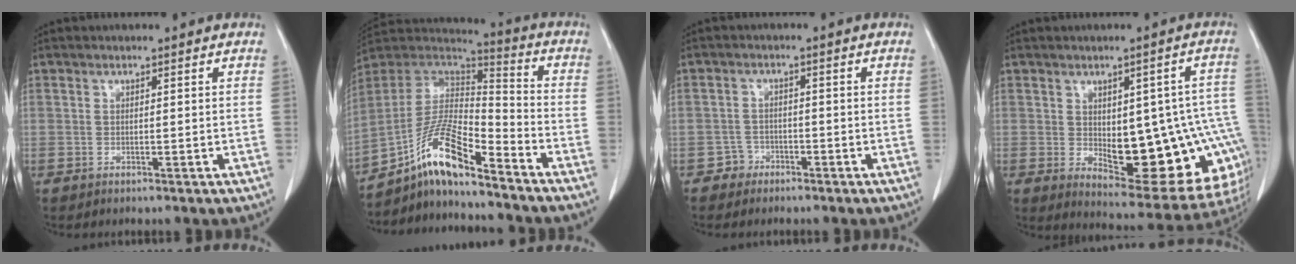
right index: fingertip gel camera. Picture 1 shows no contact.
{"total": 14.4, "force": [-9.7, 2.5, 10.2], "torque": [-0.198, 0.015, -0.177]}
{"total": 2.4, "force": [-1.6, 1.8, -0.4], "torque": [0.011, 0.011, -0.035]}
{"total": 19.9, "force": [-2.6, 8.0, 18.1], "torque": [-0.159, 0.022, -0.004]}